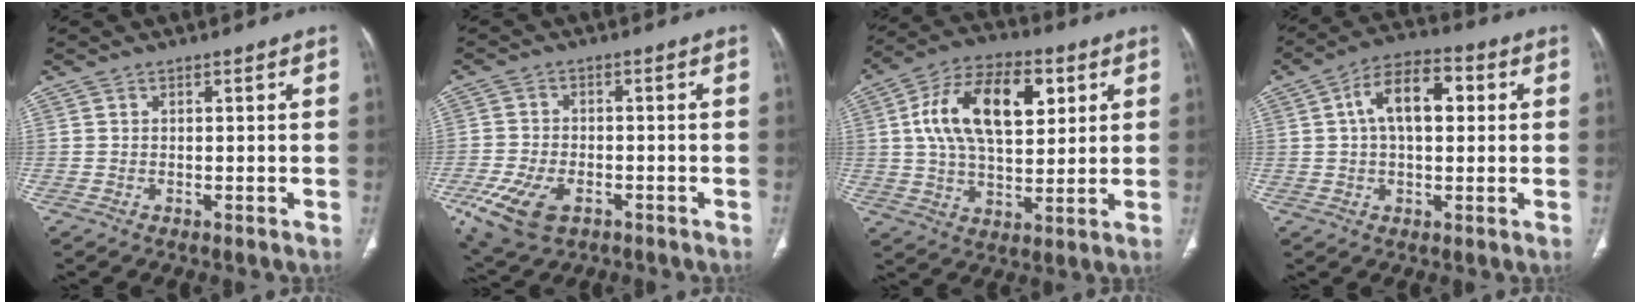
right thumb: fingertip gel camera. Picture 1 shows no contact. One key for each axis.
{"total": 10.6, "fx": -5.0, "fy": 6.1, "fz": 7.0, "tx": -0.146, "ty": 0.009, "tz": -0.083}
{"total": 18.5, "fx": 5.1, "fy": 10.1, "fz": 14.6, "tx": -0.231, "ty": 0.006, "tz": 0.087}
{"total": 11.2, "fx": 2.2, "fy": 6.1, "fz": 9.1, "tx": -0.146, "ty": 0.024, "tz": 0.029}